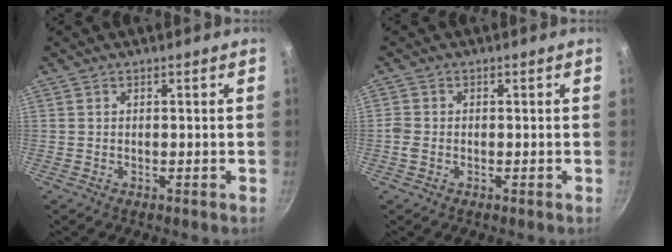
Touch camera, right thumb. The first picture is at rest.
{"total": 1.7, "force": [-0.6, 1.3, 1.0], "torque": [-0.021, 0.003, -0.016]}